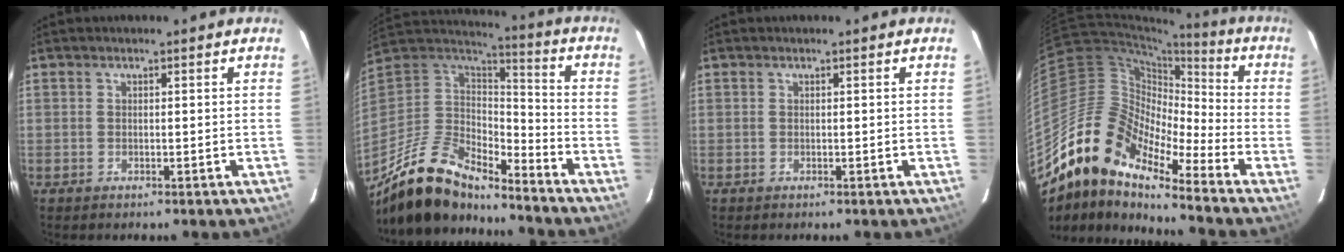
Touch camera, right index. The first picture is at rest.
{"total": 19.2, "force": [-15.5, 6.4, 9.4], "torque": [-0.202, -0.014, -0.287]}
{"total": 0.0}
{"total": 15.7, "force": [-12.7, 4.6, 8.0], "torque": [-0.122, 0.001, -0.258]}